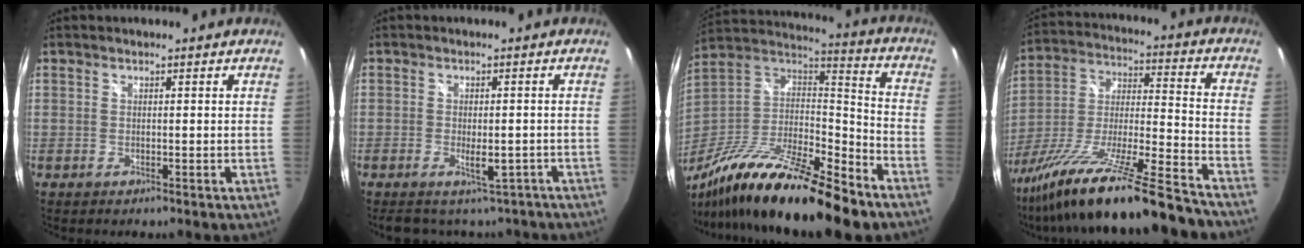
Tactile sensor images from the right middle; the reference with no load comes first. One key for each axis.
{"total": 6.3, "fx": -4.7, "fy": 3.0, "fz": 3.0, "tx": -0.050, "ty": 0.003, "tz": -0.049}
{"total": 26.9, "fx": -18.1, "fy": 6.5, "fz": 18.8, "tx": -0.342, "ty": -0.038, "tz": -0.306}
{"total": 26.8, "fx": -20.9, "fy": 1.3, "fz": 16.7, "tx": -0.284, "ty": -0.052, "tz": -0.344}